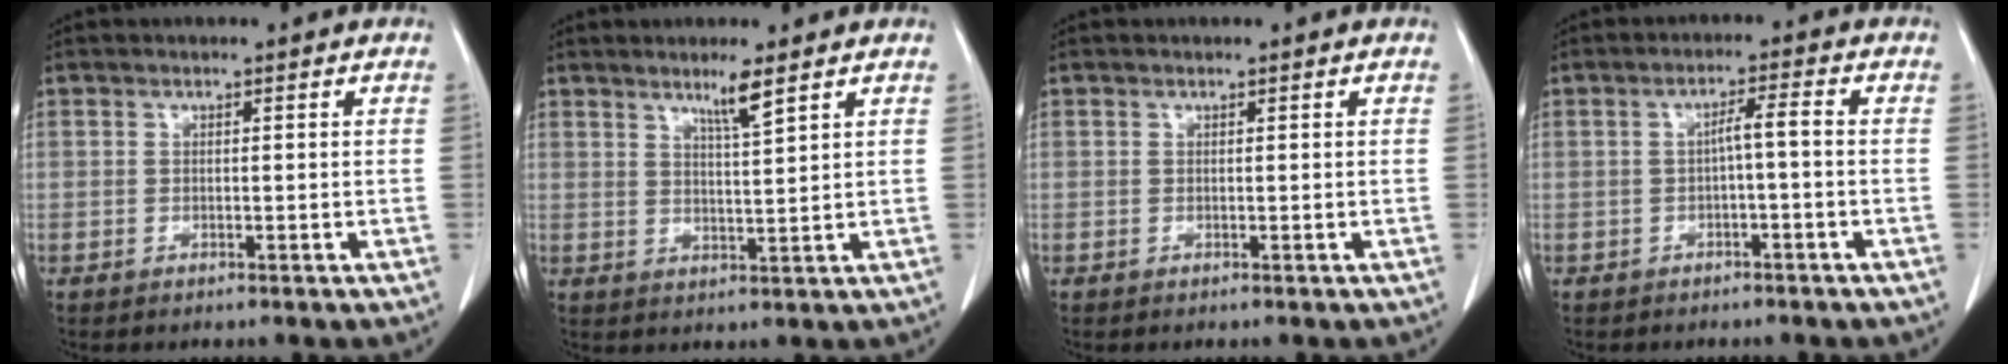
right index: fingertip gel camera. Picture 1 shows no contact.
{"total": 3.9, "force": [2.7, -0.5, 2.7], "torque": [-0.052, -0.008, 0.051]}
{"total": 0.0}
{"total": 2.8, "force": [-0.6, 0.0, 2.8], "torque": [-0.046, 0.009, -0.008]}